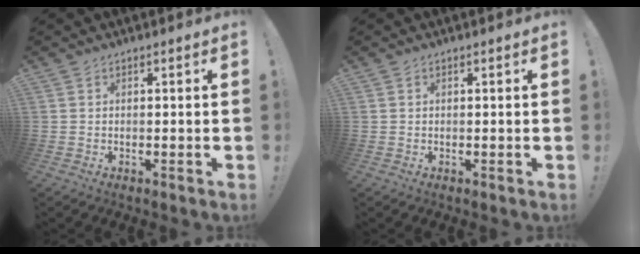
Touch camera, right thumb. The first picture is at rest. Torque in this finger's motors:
{"motor_torque": [0.15, 0.06, 0.02, -0.08, 0.00]}